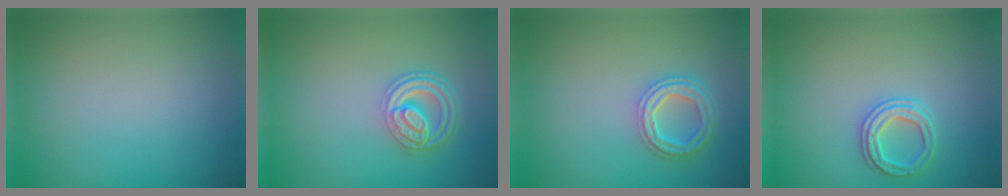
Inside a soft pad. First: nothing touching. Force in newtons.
{"total": 4.7, "press": 3.5, "slide": 3.1}
{"total": 4.2, "press": 3.3, "slide": 2.7}
{"total": 2.5, "press": 2.4, "slide": 0.6}